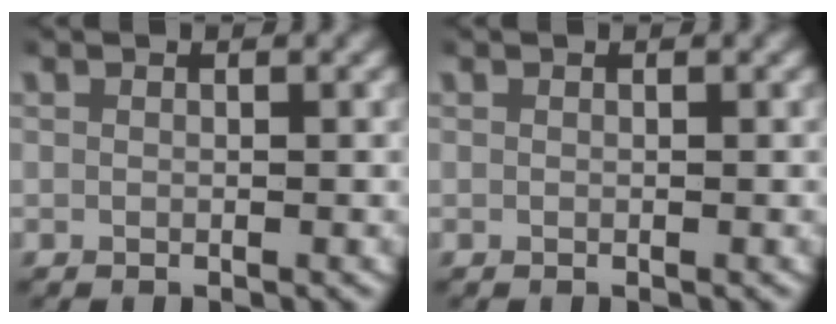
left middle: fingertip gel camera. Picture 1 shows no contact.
{"total": 0.0}